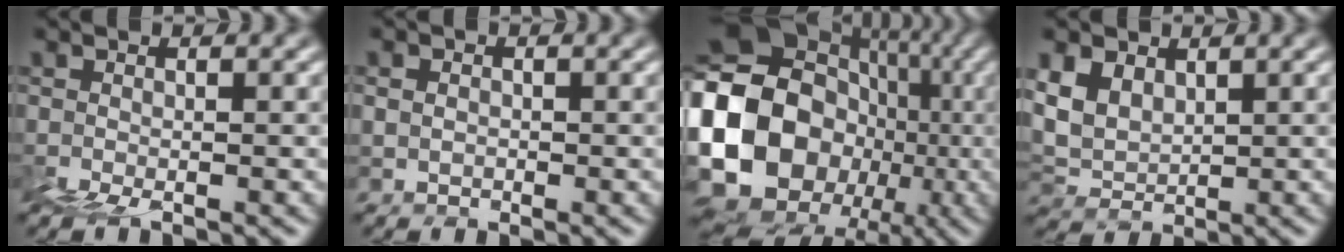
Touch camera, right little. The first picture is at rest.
{"total": 1.8, "force": [1.6, 0.4, -0.6], "torque": [0.039, 0.019, 0.018]}
{"total": 17.1, "force": [-0.7, 15.0, 8.3], "torque": [-0.155, -0.003, -0.012]}
{"total": 6.4, "force": [4.4, 3.8, 2.5], "torque": [-0.076, 0.028, 0.084]}